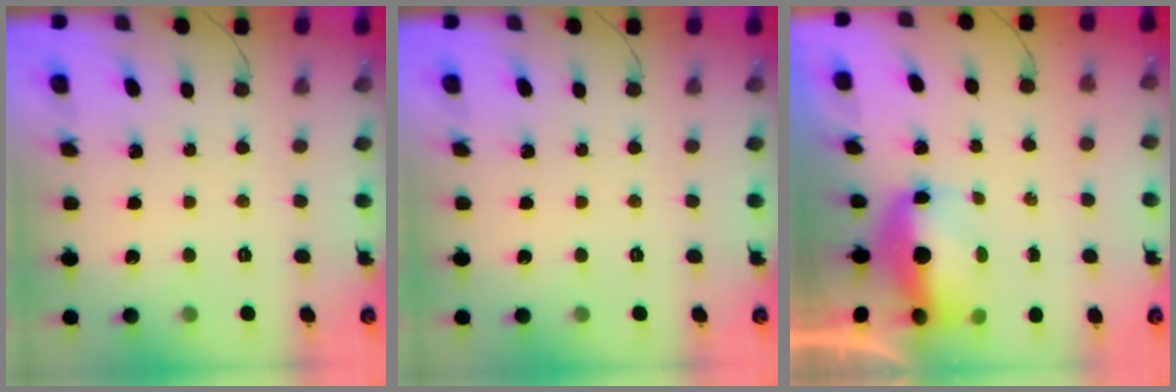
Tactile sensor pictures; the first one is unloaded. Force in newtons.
{"total": 0.0}
{"total": 6.4, "press": 6.4, "slide": 0.6}